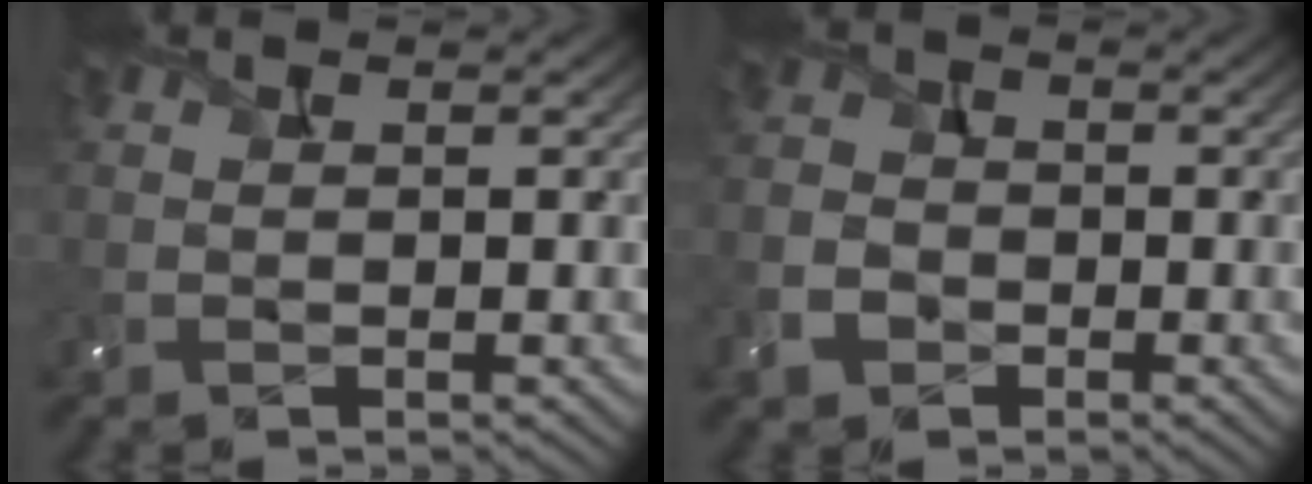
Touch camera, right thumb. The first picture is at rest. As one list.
[{"total": 3.9, "force": [-2.0, 2.9, 1.5], "torque": [-0.046, -0.006, -0.048]}]